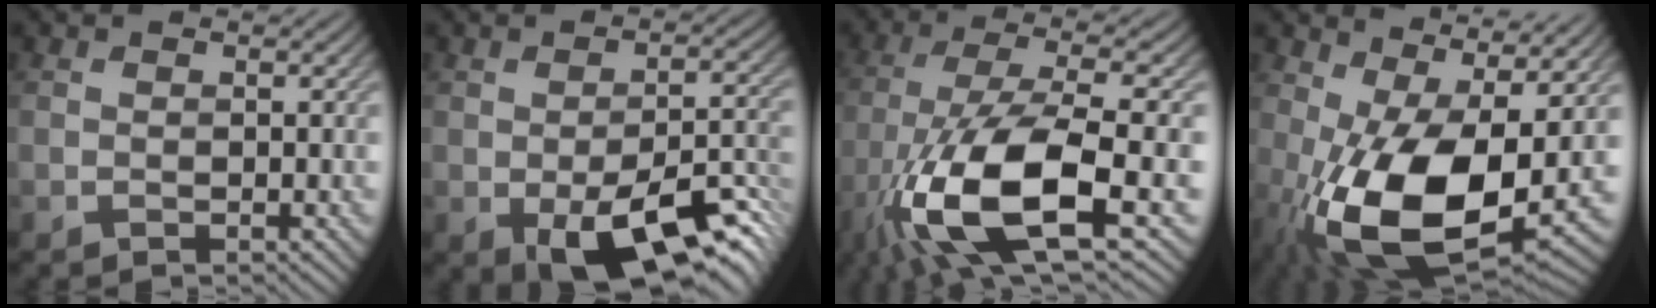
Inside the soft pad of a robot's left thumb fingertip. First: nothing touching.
{"total": 12.5, "force": [-5.4, 5.5, 9.9], "torque": [-0.152, -0.023, -0.076]}
{"total": 15.5, "force": [-5.7, 5.6, 13.3], "torque": [-0.272, -0.025, -0.104]}
{"total": 14.6, "force": [-1.5, 7.3, 12.6], "torque": [-0.242, -0.023, -0.019]}